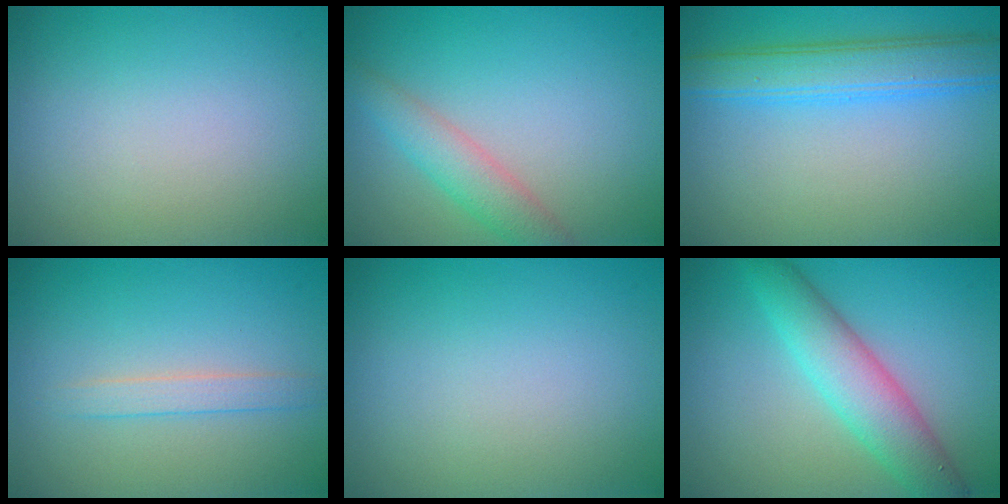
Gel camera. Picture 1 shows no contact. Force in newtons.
{"total": 2.9, "press": 2.9, "slide": 0.1}
{"total": 4.8, "press": 4.8, "slide": 0.3}
{"total": 1.6, "press": 1.6, "slide": 0.1}
{"total": 0.0}
{"total": 5.1, "press": 5.1, "slide": 0.0}